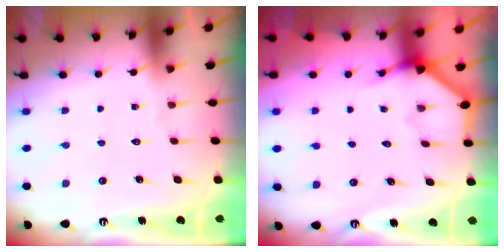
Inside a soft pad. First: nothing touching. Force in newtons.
{"total": 4.2, "press": 4.2, "slide": 0.4}